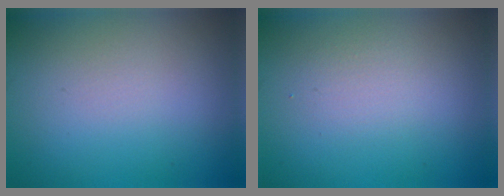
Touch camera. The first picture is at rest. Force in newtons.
{"total": 1.4, "press": 1.4, "slide": 0.0}